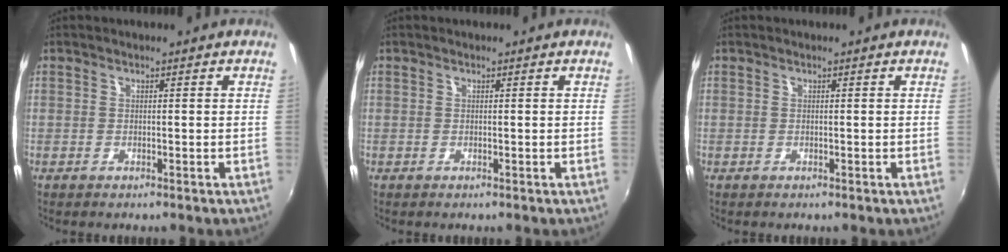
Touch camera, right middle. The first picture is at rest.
{"total": 0.0}
{"total": 0.0}